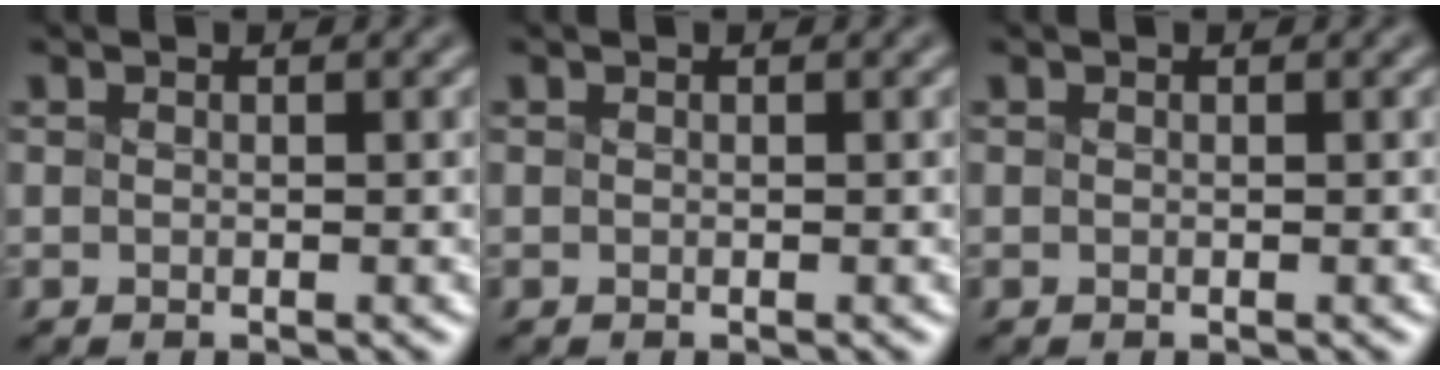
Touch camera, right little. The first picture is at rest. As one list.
[{"total": 0.0}, {"total": 0.0}]